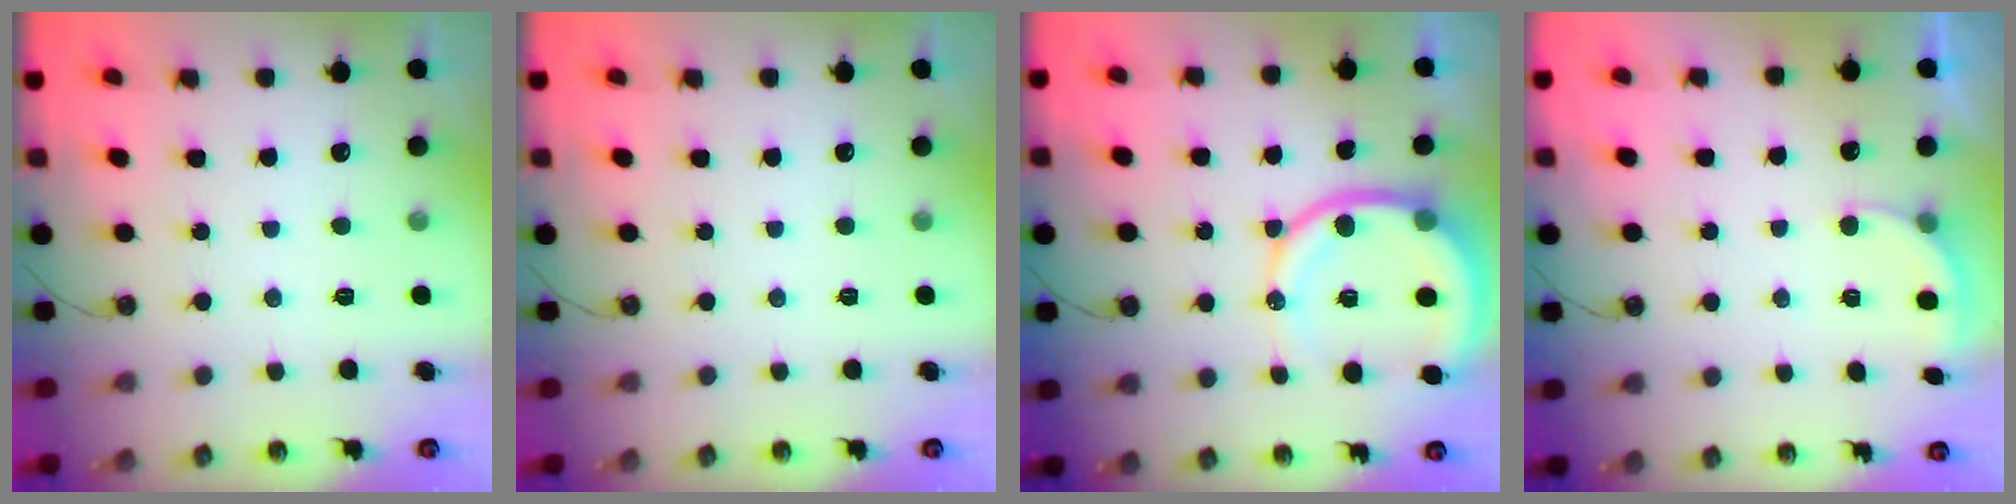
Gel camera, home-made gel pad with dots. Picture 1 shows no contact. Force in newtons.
{"total": 0.0}
{"total": 12.9, "press": 12.8, "slide": 1.7}
{"total": 2.5, "press": 2.3, "slide": 1.1}